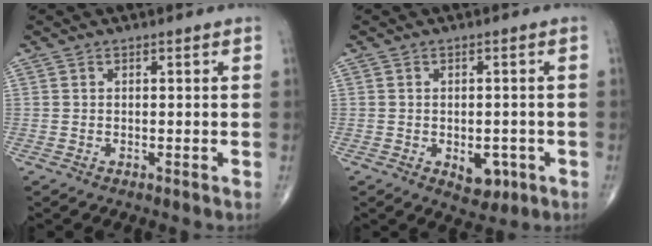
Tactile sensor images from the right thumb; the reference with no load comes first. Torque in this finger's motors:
{"motor_torque": [1.01, 1.13, 0.24, -0.43, 0.16]}